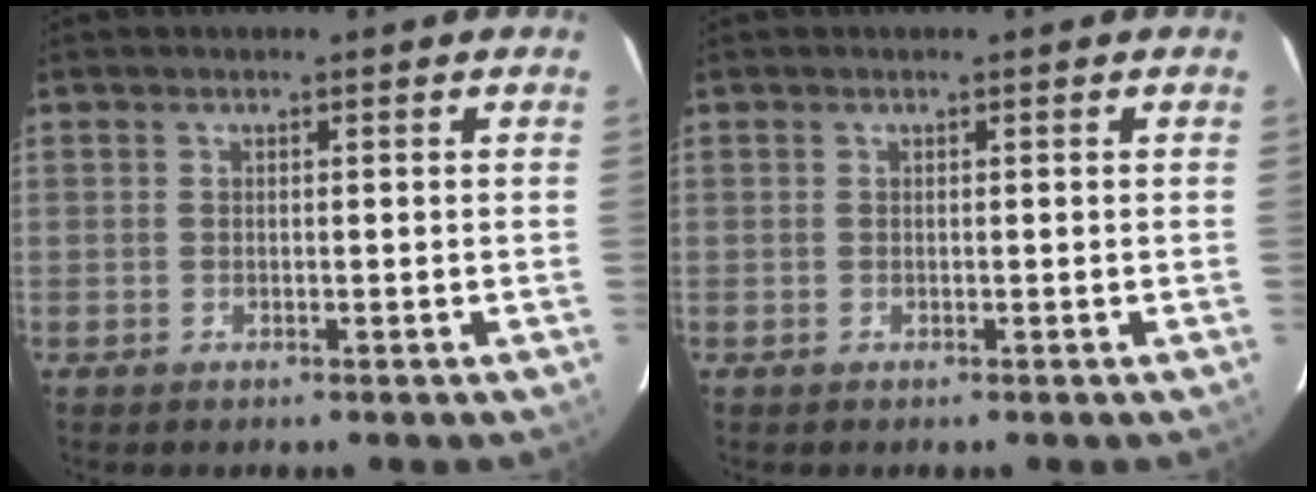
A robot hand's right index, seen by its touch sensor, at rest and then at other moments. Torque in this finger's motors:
{"motor_torque": [0.00, 0.00, 0.00, 0.00]}